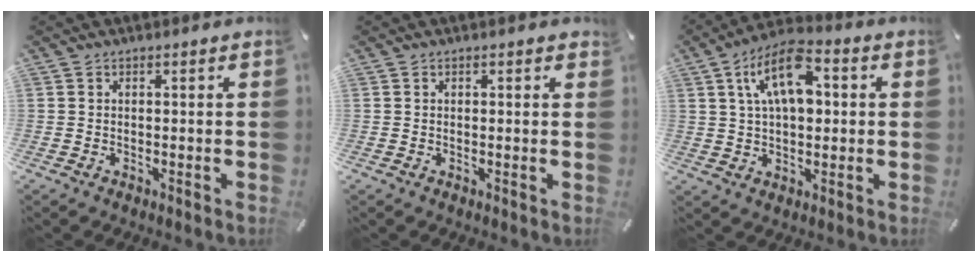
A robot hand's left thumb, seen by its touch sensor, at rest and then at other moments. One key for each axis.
{"total": 0.5, "fx": 0.2, "fy": 0.3, "fz": 0.3, "tx": 0.003, "ty": -0.001, "tz": 0.002}
{"total": 12.6, "fx": 3.8, "fy": 7.0, "fz": 9.7, "tx": -0.177, "ty": 0.003, "tz": 0.066}